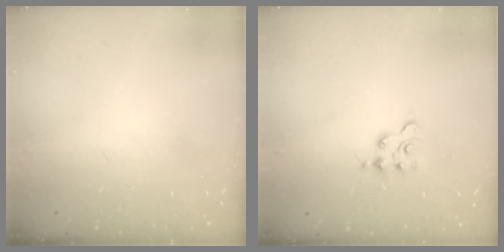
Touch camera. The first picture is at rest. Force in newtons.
{"total": 2.4, "press": 2.4, "slide": 0.3}